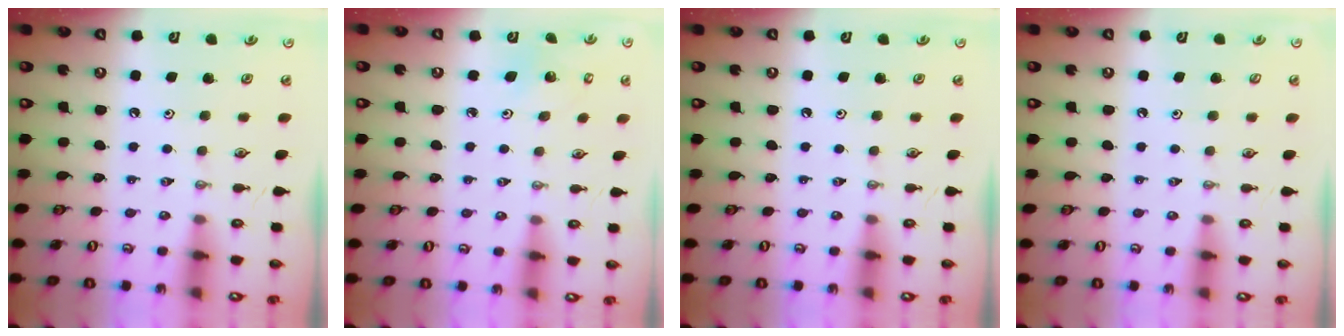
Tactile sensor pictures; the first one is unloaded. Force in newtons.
{"total": 3.1, "press": 3.1, "slide": 0.2}
{"total": 0.0}
{"total": 1.0, "press": 0.2, "slide": 1.0}